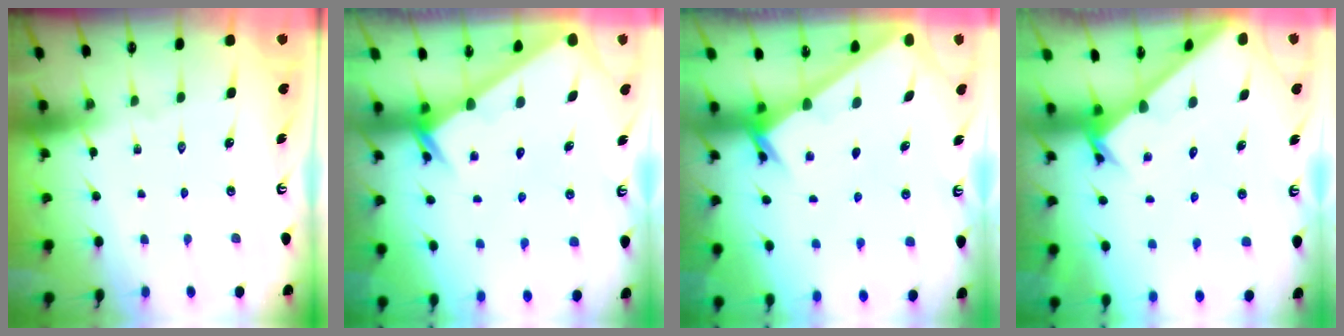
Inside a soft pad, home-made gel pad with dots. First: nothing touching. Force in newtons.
{"total": 2.5, "press": 2.5, "slide": 0.1}
{"total": 2.3, "press": 2.3, "slide": 0.3}
{"total": 2.6, "press": 2.6, "slide": 0.2}